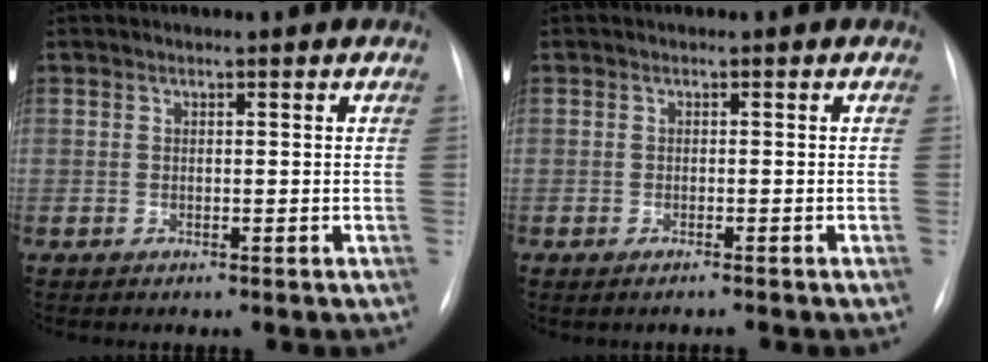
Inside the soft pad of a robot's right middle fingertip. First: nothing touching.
{"total": 1.2, "force": [-1.1, -0.1, 0.6], "torque": [-0.011, -0.002, -0.016]}